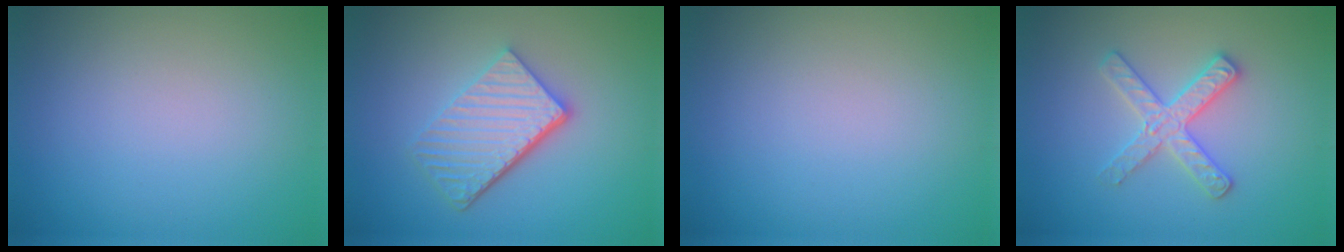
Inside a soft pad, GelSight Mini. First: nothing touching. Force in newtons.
{"total": 5.3, "press": 3.8, "slide": 3.7}
{"total": 0.0}
{"total": 2.8, "press": 2.8, "slide": 0.3}